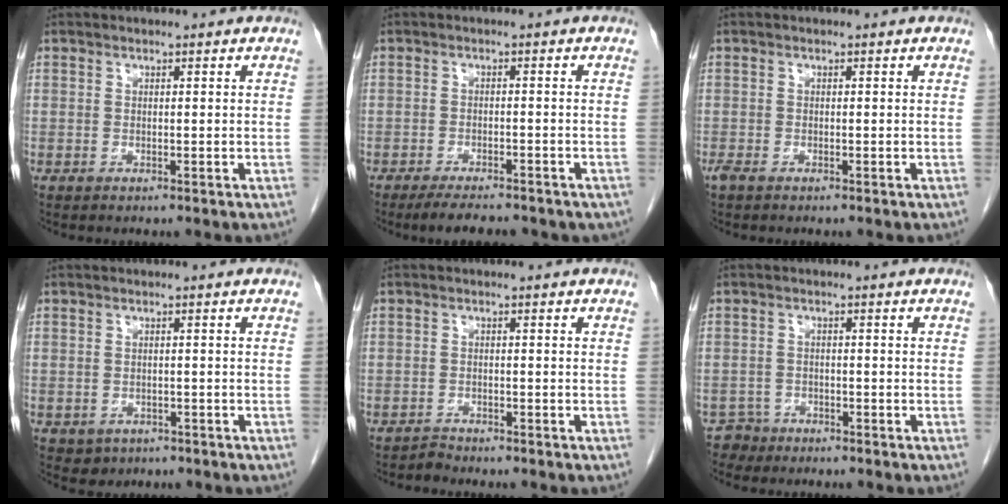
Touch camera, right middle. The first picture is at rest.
{"total": 7.8, "force": [-6.5, 2.2, 3.8], "torque": [-0.054, -0.006, -0.085]}
{"total": 1.2, "force": [-0.9, 0.5, 0.7], "torque": [-0.021, -0.004, -0.016]}
{"total": 2.4, "force": [-1.3, 2.0, 0.5], "torque": [-0.011, 0.005, -0.009]}
{"total": 0.5, "force": [-0.1, 0.1, -0.5], "torque": [0.012, -0.005, -0.002]}
{"total": 1.7, "force": [-0.8, 1.2, -0.9], "torque": [0.015, 0.005, -0.013]}